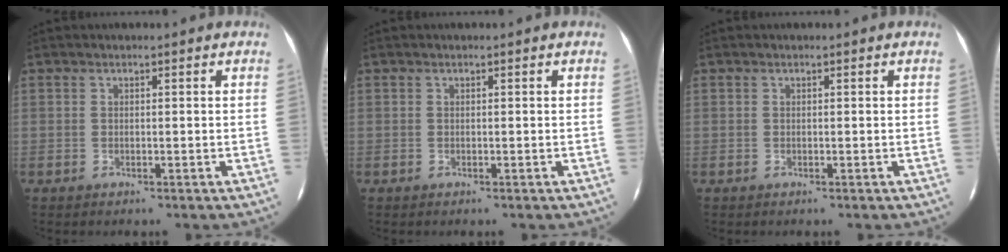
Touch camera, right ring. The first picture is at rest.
{"total": 0.0}
{"total": 0.0}